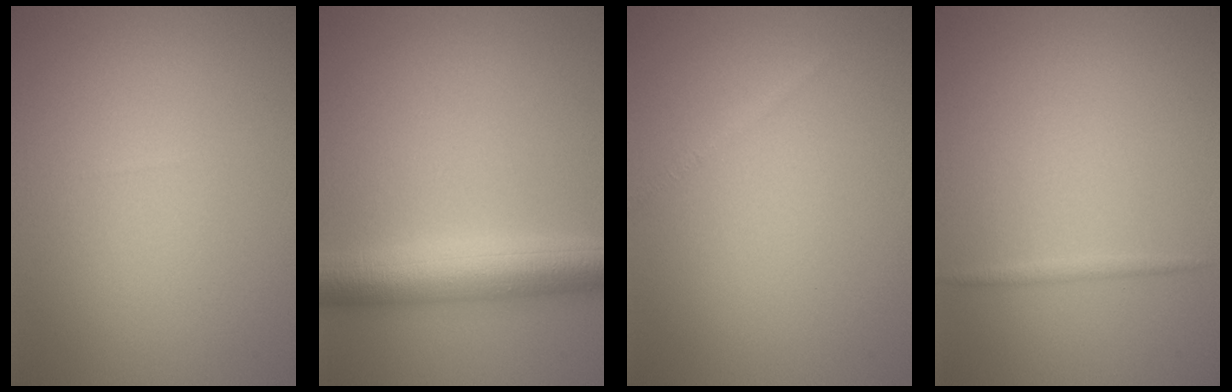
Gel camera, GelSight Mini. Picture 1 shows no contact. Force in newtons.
{"total": 6.4, "press": 6.4, "slide": 0.0}
{"total": 0.6, "press": 0.6, "slide": 0.0}
{"total": 0.7, "press": 0.7, "slide": 0.0}